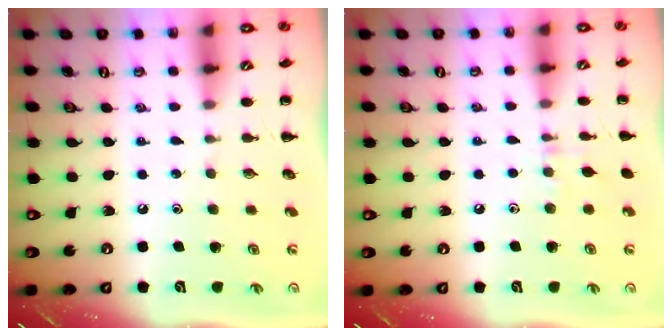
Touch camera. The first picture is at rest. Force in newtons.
{"total": 6.0, "press": 5.7, "slide": 1.9}